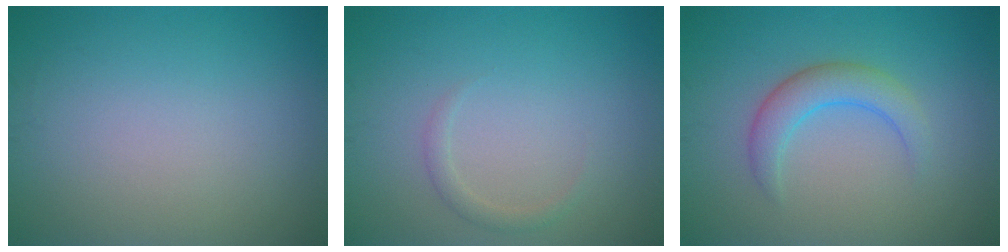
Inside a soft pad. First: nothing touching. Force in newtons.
{"total": 1.0, "press": 1.0, "slide": 0.1}
{"total": 3.2, "press": 3.2, "slide": 0.2}